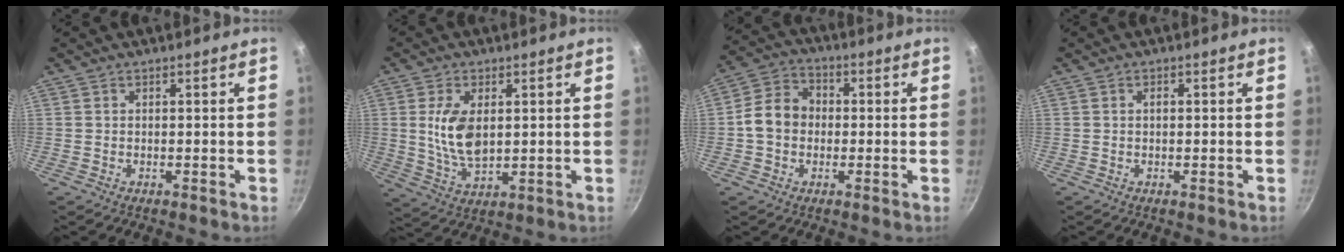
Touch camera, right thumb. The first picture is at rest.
{"total": 9.4, "force": [1.4, 5.1, 7.7], "torque": [-0.143, -0.014, 0.037]}
{"total": 8.8, "force": [-0.6, 7.2, 5.1], "torque": [-0.079, 0.030, -0.023]}
{"total": 0.8, "force": [0.1, 0.5, 0.7], "torque": [-0.009, 0.003, 0.001]}